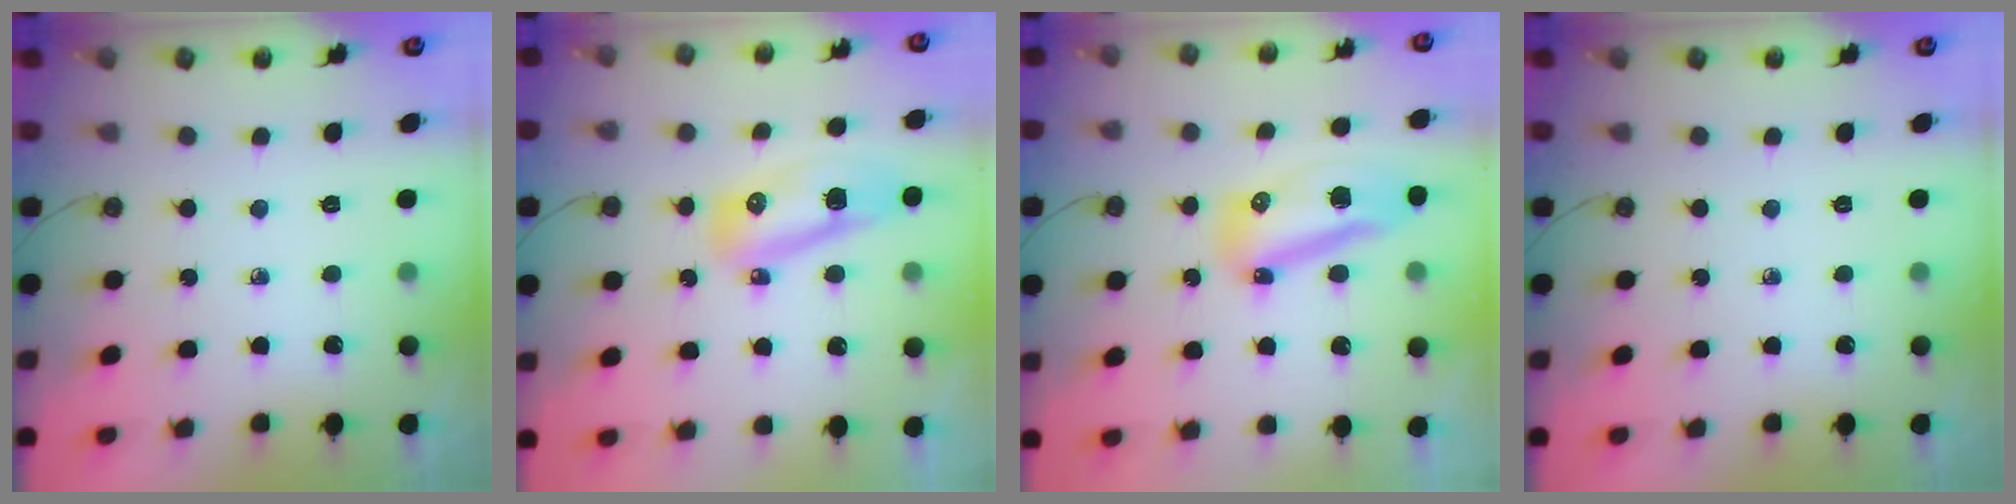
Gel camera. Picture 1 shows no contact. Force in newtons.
{"total": 12.3, "press": 11.8, "slide": 3.7}
{"total": 23.8, "press": 15.4, "slide": 18.1}
{"total": 0.0}